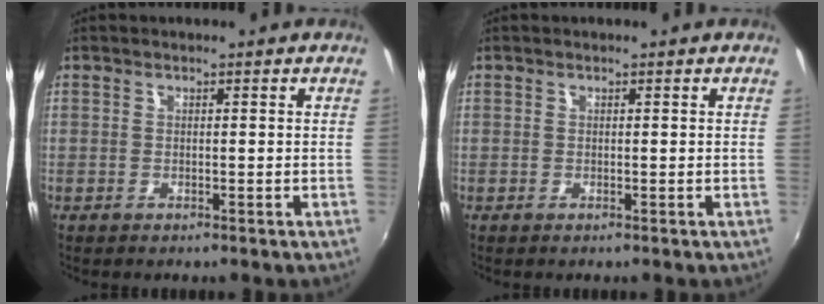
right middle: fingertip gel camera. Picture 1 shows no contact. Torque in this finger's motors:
{"motor_torque": [0.00, 0.00, 0.00, 0.00]}